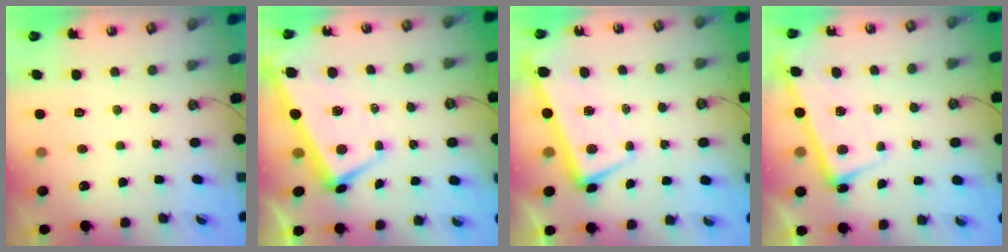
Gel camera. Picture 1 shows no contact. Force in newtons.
{"total": 1.7, "press": 1.4, "slide": 1.0}
{"total": 2.0, "press": 1.8, "slide": 0.9}
{"total": 2.8, "press": 2.8, "slide": 0.5}